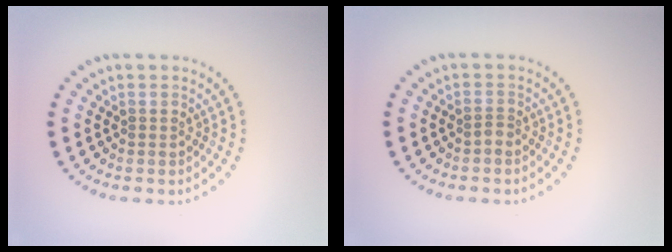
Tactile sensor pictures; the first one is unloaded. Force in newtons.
{"total": 0.9, "press": 0.6, "slide": 0.7}